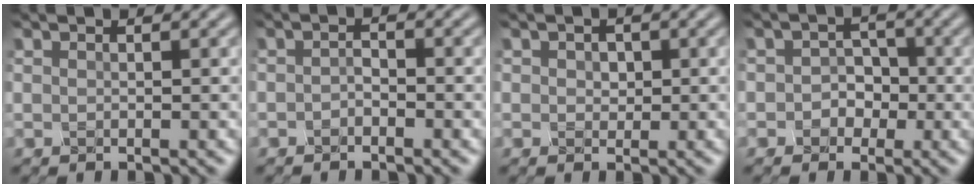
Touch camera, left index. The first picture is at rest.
{"total": 1.4, "force": [-1.1, 0.6, 0.5], "torque": [-0.010, 0.001, -0.027]}
{"total": 1.4, "force": [-0.1, 1.2, 0.6], "torque": [-0.016, 0.001, -0.004]}
{"total": 2.5, "force": [-1.1, 2.1, 0.9], "torque": [-0.008, 0.002, -0.031]}